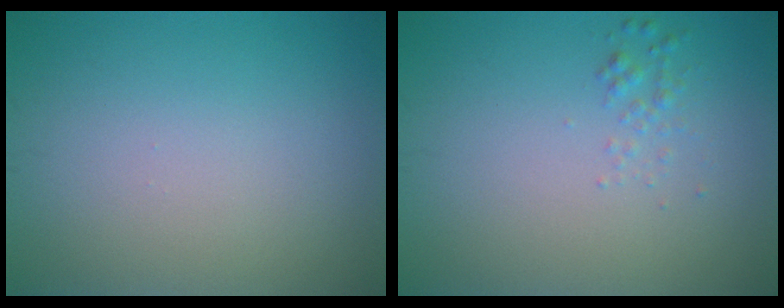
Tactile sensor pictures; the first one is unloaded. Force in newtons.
{"total": 1.0, "press": 1.0, "slide": 0.0}